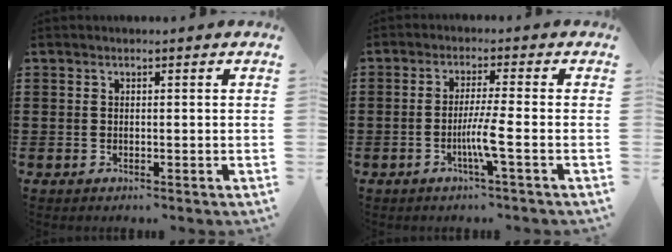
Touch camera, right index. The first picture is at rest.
{"total": 4.9, "force": [-1.7, -0.6, 4.6], "torque": [-0.094, -0.020, -0.037]}